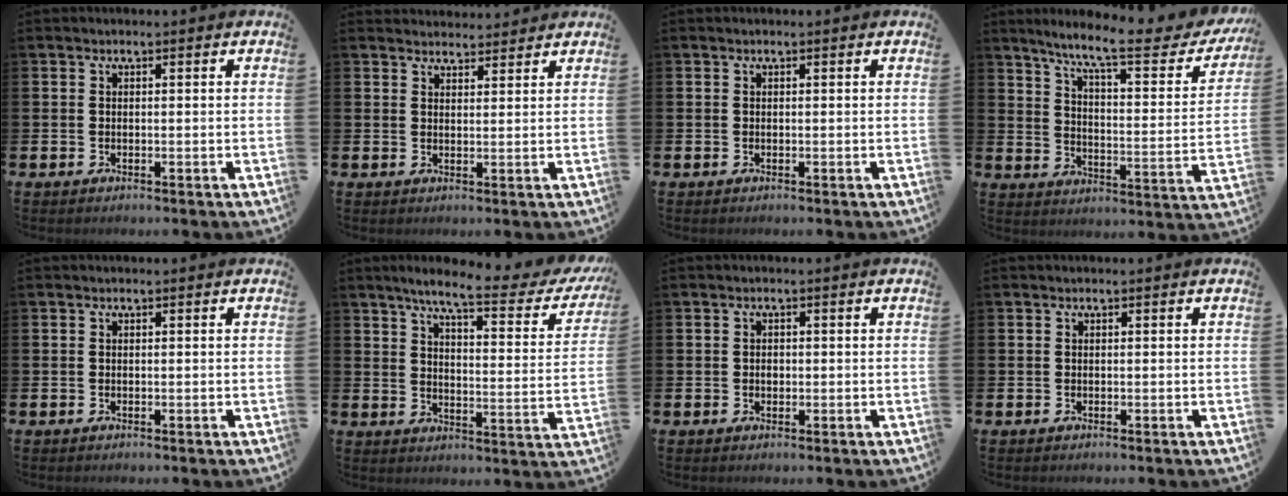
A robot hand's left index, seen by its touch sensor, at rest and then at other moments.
{"total": 2.8, "force": [2.7, 0.6, -0.2], "torque": [0.008, -0.015, 0.048]}
{"total": 0.0}
{"total": 9.8, "force": [7.9, 1.2, 5.7], "torque": [-0.128, -0.044, 0.123]}
{"total": 0.0}
{"total": 7.3, "force": [5.7, 0.8, 4.4], "torque": [-0.096, -0.038, 0.086]}
{"total": 0.9, "force": [-0.1, 0.7, 0.6], "torque": [-0.001, 0.001, -0.006]}
{"total": 0.0}